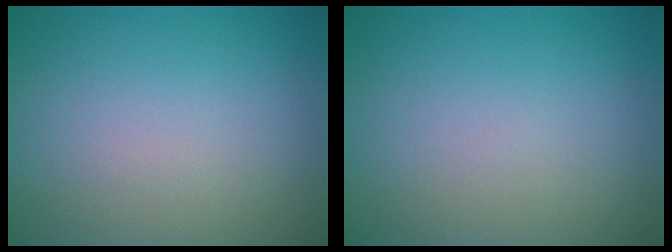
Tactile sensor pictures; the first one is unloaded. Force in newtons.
{"total": 0.0}